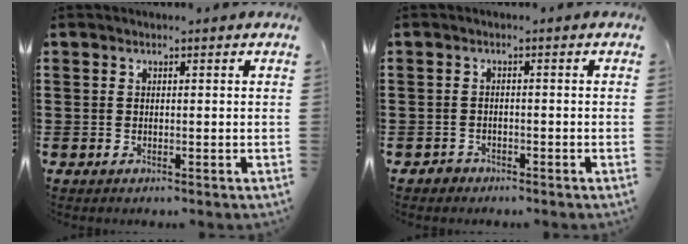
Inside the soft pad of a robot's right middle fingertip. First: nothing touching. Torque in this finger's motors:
{"motor_torque": [0.37, 0.25, 0.04, 0.01]}